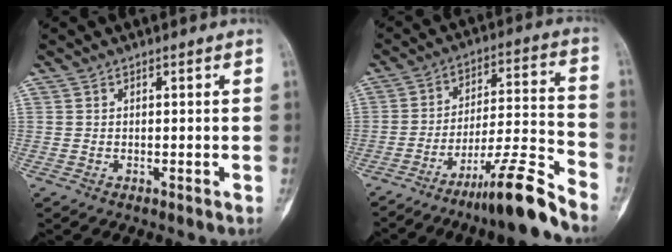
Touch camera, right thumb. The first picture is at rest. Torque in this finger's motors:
{"motor_torque": [2.61, 1.25, 1.41, -1.36, 0.53]}